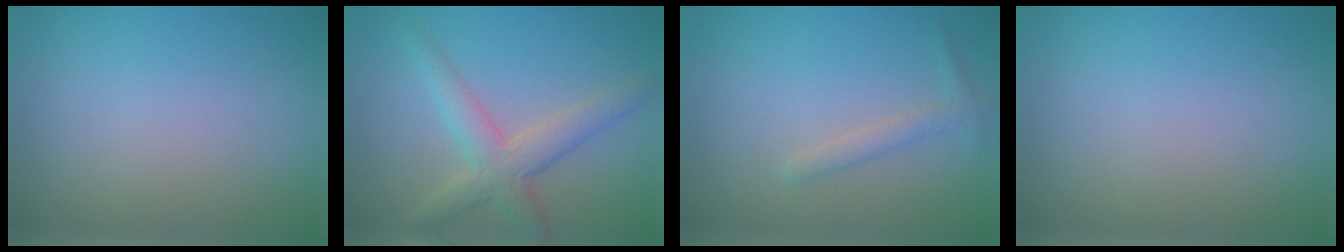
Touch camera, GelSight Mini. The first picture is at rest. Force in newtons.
{"total": 4.2, "press": 4.2, "slide": 0.2}
{"total": 1.5, "press": 1.5, "slide": 0.1}
{"total": 0.0}